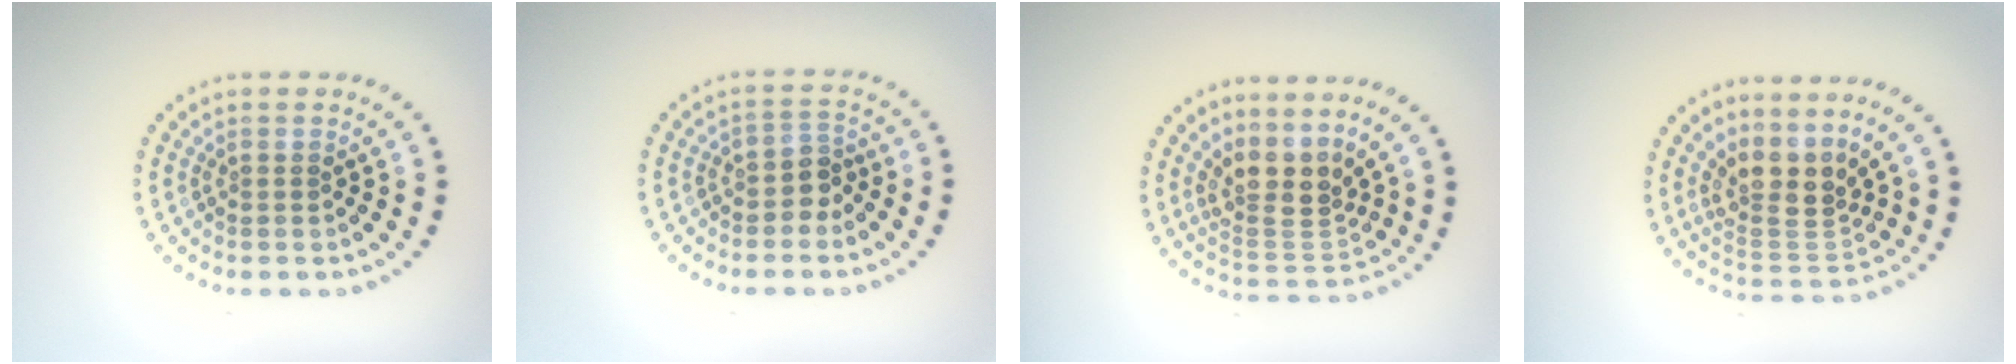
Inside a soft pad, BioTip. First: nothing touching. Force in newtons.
{"total": 2.0, "press": 1.6, "slide": 1.2}
{"total": 3.9, "press": 2.9, "slide": 2.5}
{"total": 3.9, "press": 2.8, "slide": 2.6}